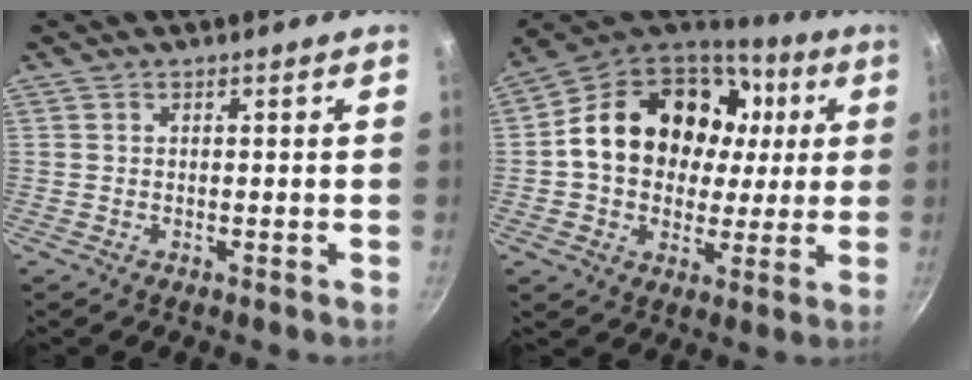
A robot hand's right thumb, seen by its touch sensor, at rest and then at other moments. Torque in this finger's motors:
{"motor_torque": [1.41, 3.60, 1.03, -0.94, 0.48]}